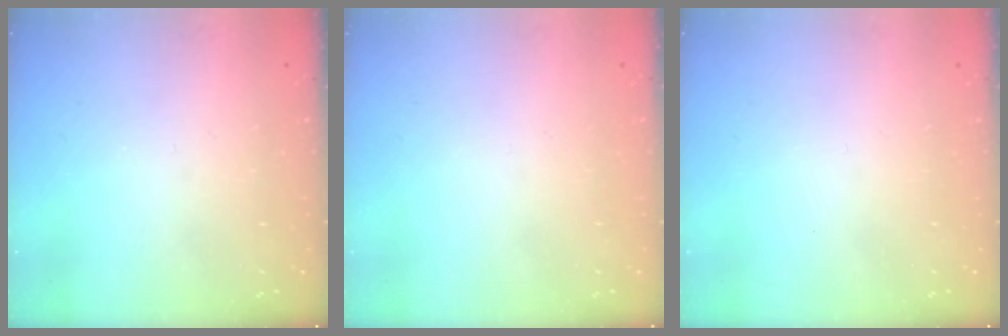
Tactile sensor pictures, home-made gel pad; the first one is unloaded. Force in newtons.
{"total": 1.6, "press": 1.6, "slide": 0.1}
{"total": 1.5, "press": 1.5, "slide": 0.1}